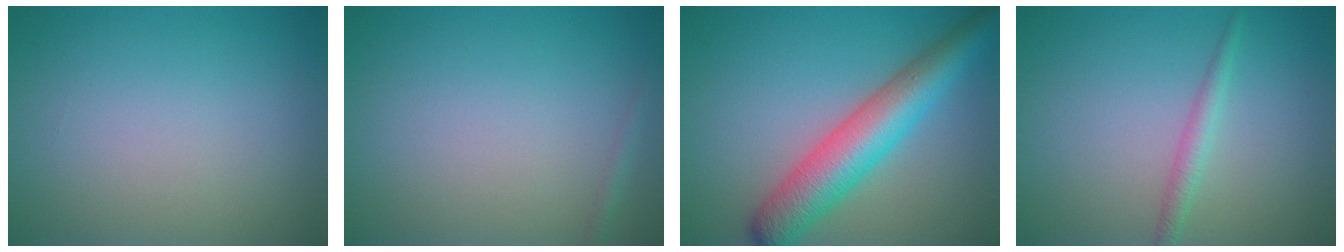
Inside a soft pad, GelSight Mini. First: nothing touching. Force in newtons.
{"total": 0.8, "press": 0.8, "slide": 0.0}
{"total": 7.0, "press": 7.0, "slide": 0.1}
{"total": 1.6, "press": 1.6, "slide": 0.1}